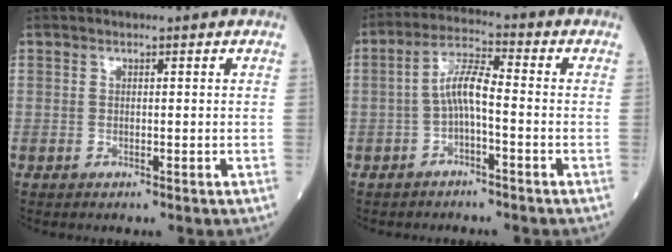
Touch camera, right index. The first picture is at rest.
{"total": 5.5, "force": [-1.1, 1.2, 5.3], "torque": [-0.103, 0.019, -0.025]}